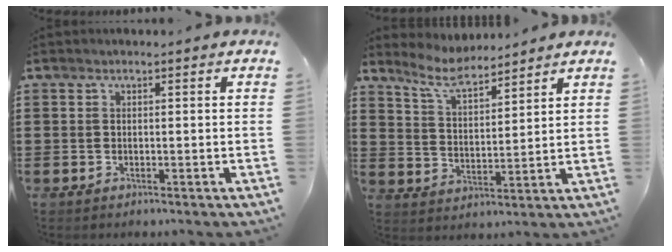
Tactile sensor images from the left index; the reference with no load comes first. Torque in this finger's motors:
{"motor_torque": [0.90, 0.96, 0.08, 0.02]}